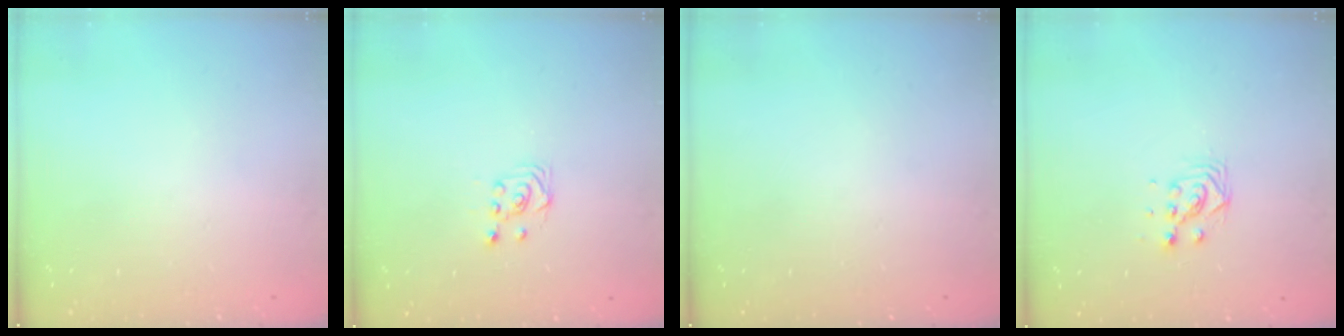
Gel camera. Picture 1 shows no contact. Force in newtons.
{"total": 2.7, "press": 2.4, "slide": 1.3}
{"total": 0.0}
{"total": 4.6, "press": 4.6, "slide": 0.2}